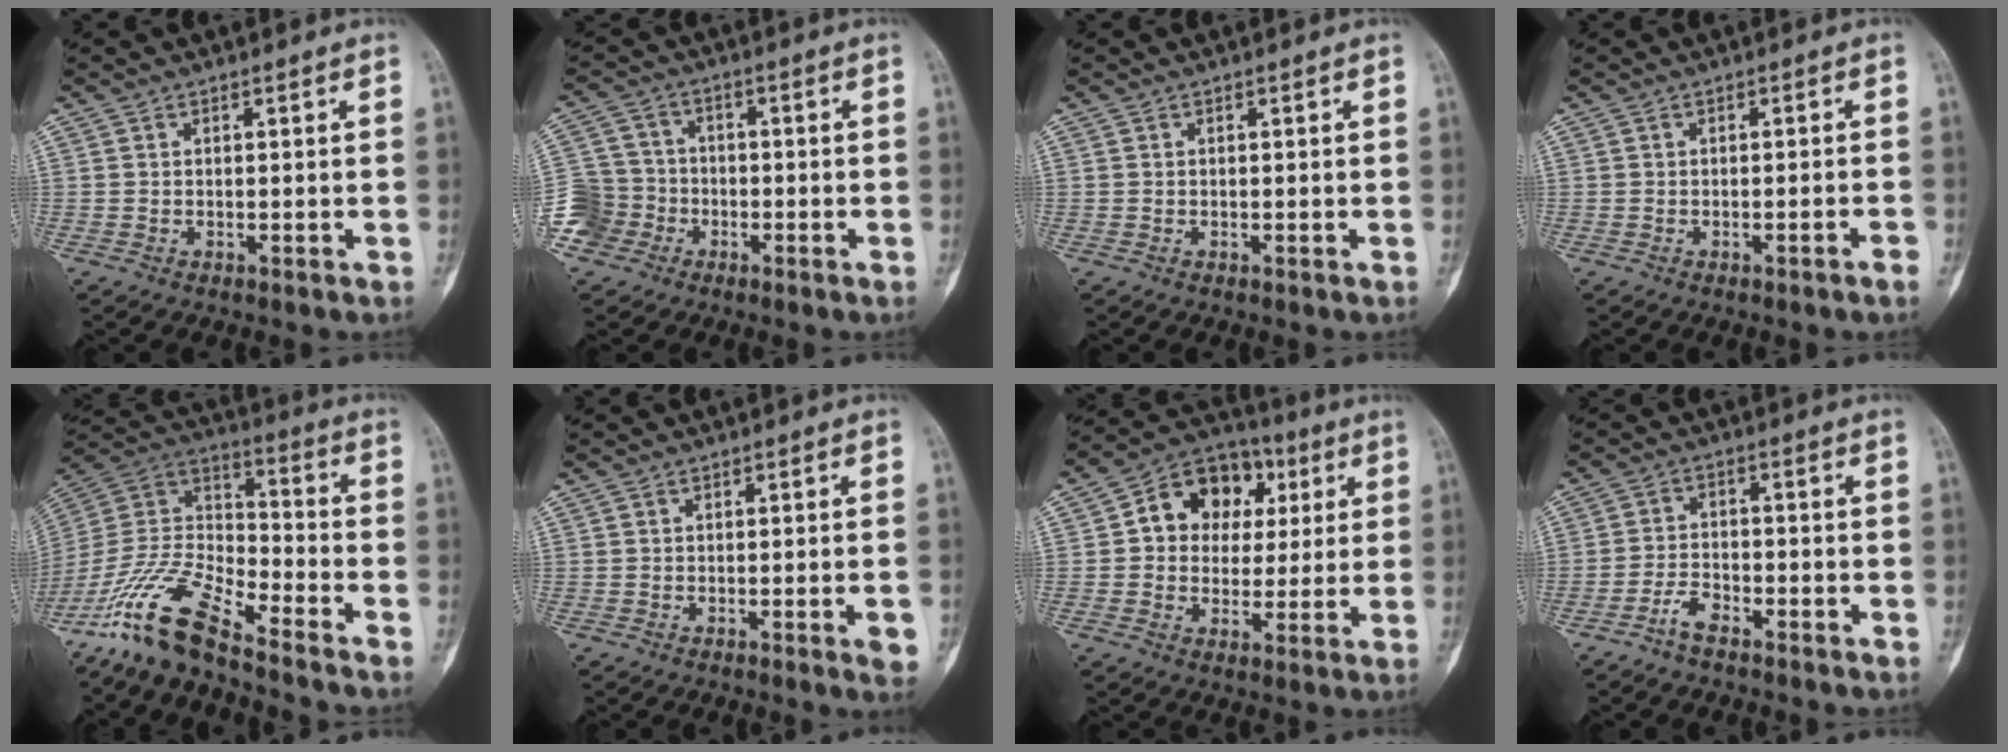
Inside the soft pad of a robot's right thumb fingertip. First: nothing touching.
{"total": 8.9, "force": [-4.4, 7.6, 1.4], "torque": [-0.018, 0.037, -0.086]}
{"total": 0.0}
{"total": 1.8, "force": [-1.1, 0.0, 1.4], "torque": [-0.030, 0.004, -0.013]}
{"total": 15.7, "force": [-12.4, 3.9, 8.8], "torque": [-0.179, 0.073, -0.246]}
{"total": 2.9, "force": [-0.9, 0.4, 2.7], "torque": [-0.033, -0.003, -0.010]}
{"total": 13.6, "force": [3.1, 10.9, 7.5], "torque": [-0.065, 0.013, 0.042]}
{"total": 3.7, "force": [-2.9, 1.3, 2.0], "torque": [-0.043, 0.020, -0.057]}